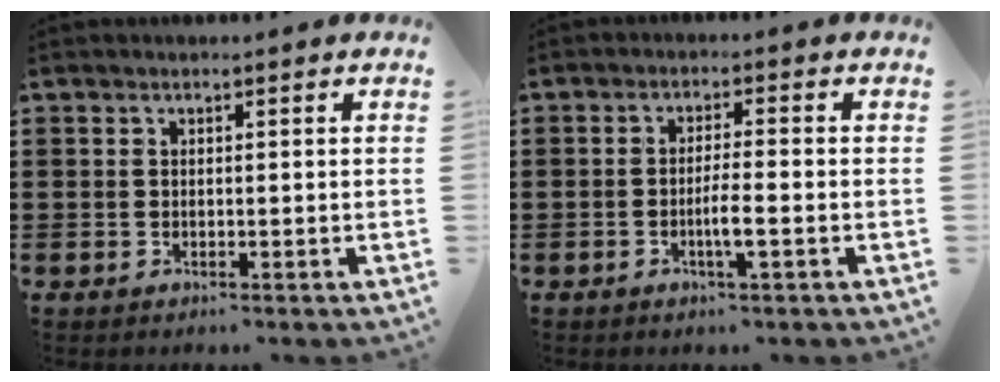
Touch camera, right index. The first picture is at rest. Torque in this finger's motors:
{"motor_torque": [1.08, -0.02, 0.33, 0.08]}